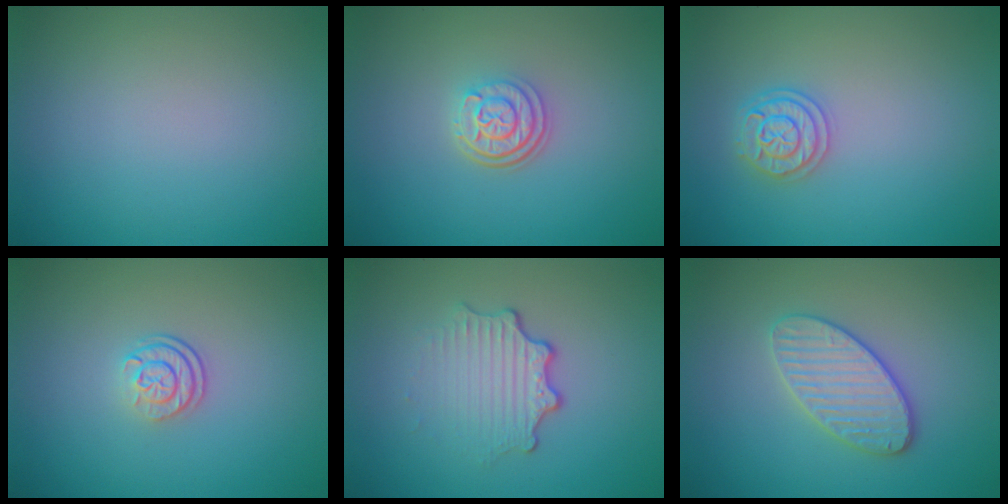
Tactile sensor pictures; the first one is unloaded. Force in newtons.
{"total": 3.0, "press": 2.4, "slide": 1.8}
{"total": 2.4, "press": 2.4, "slide": 0.4}
{"total": 2.3, "press": 1.7, "slide": 1.7}
{"total": 3.4, "press": 2.6, "slide": 2.3}
{"total": 3.7, "press": 3.5, "slide": 1.2}